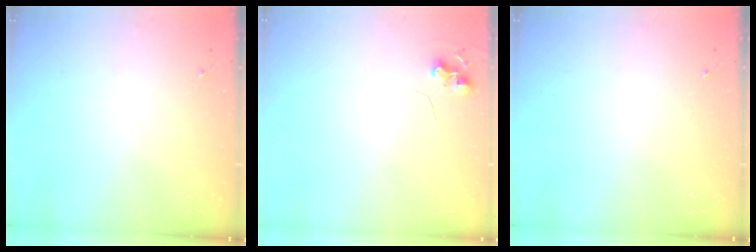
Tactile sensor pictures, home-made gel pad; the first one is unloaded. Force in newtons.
{"total": 6.0, "press": 5.9, "slide": 0.7}
{"total": 0.0}